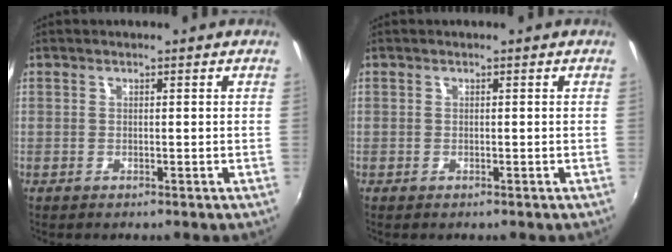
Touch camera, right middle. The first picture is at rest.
{"total": 0.0}